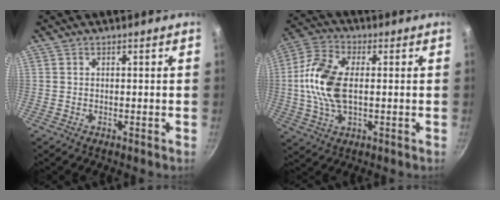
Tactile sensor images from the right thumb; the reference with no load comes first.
{"total": 13.0, "force": [0.3, 7.1, 10.8], "torque": [-0.217, 0.020, -0.005]}